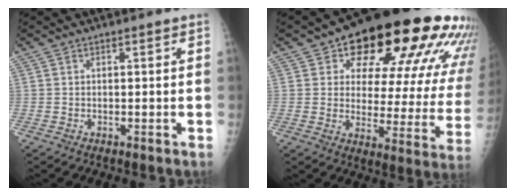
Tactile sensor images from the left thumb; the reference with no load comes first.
{"total": 26.6, "force": [14.7, 11.4, 19.0], "torque": [-0.226, -0.031, 0.194]}